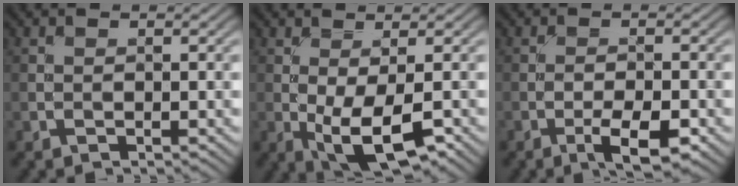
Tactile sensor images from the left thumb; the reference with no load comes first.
{"total": 6.2, "force": [-1.7, 2.3, 5.5], "torque": [-0.103, -0.009, -0.023]}
{"total": 4.7, "force": [-2.5, 1.3, 3.8], "torque": [-0.067, 0.003, -0.040]}